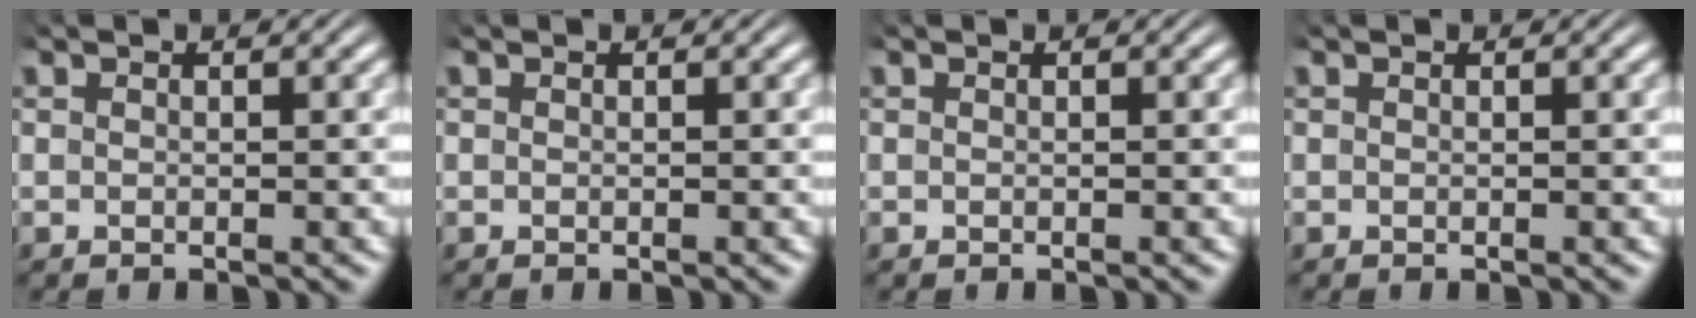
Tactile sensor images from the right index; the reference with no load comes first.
{"total": 0.0}
{"total": 0.0}
{"total": 0.0}